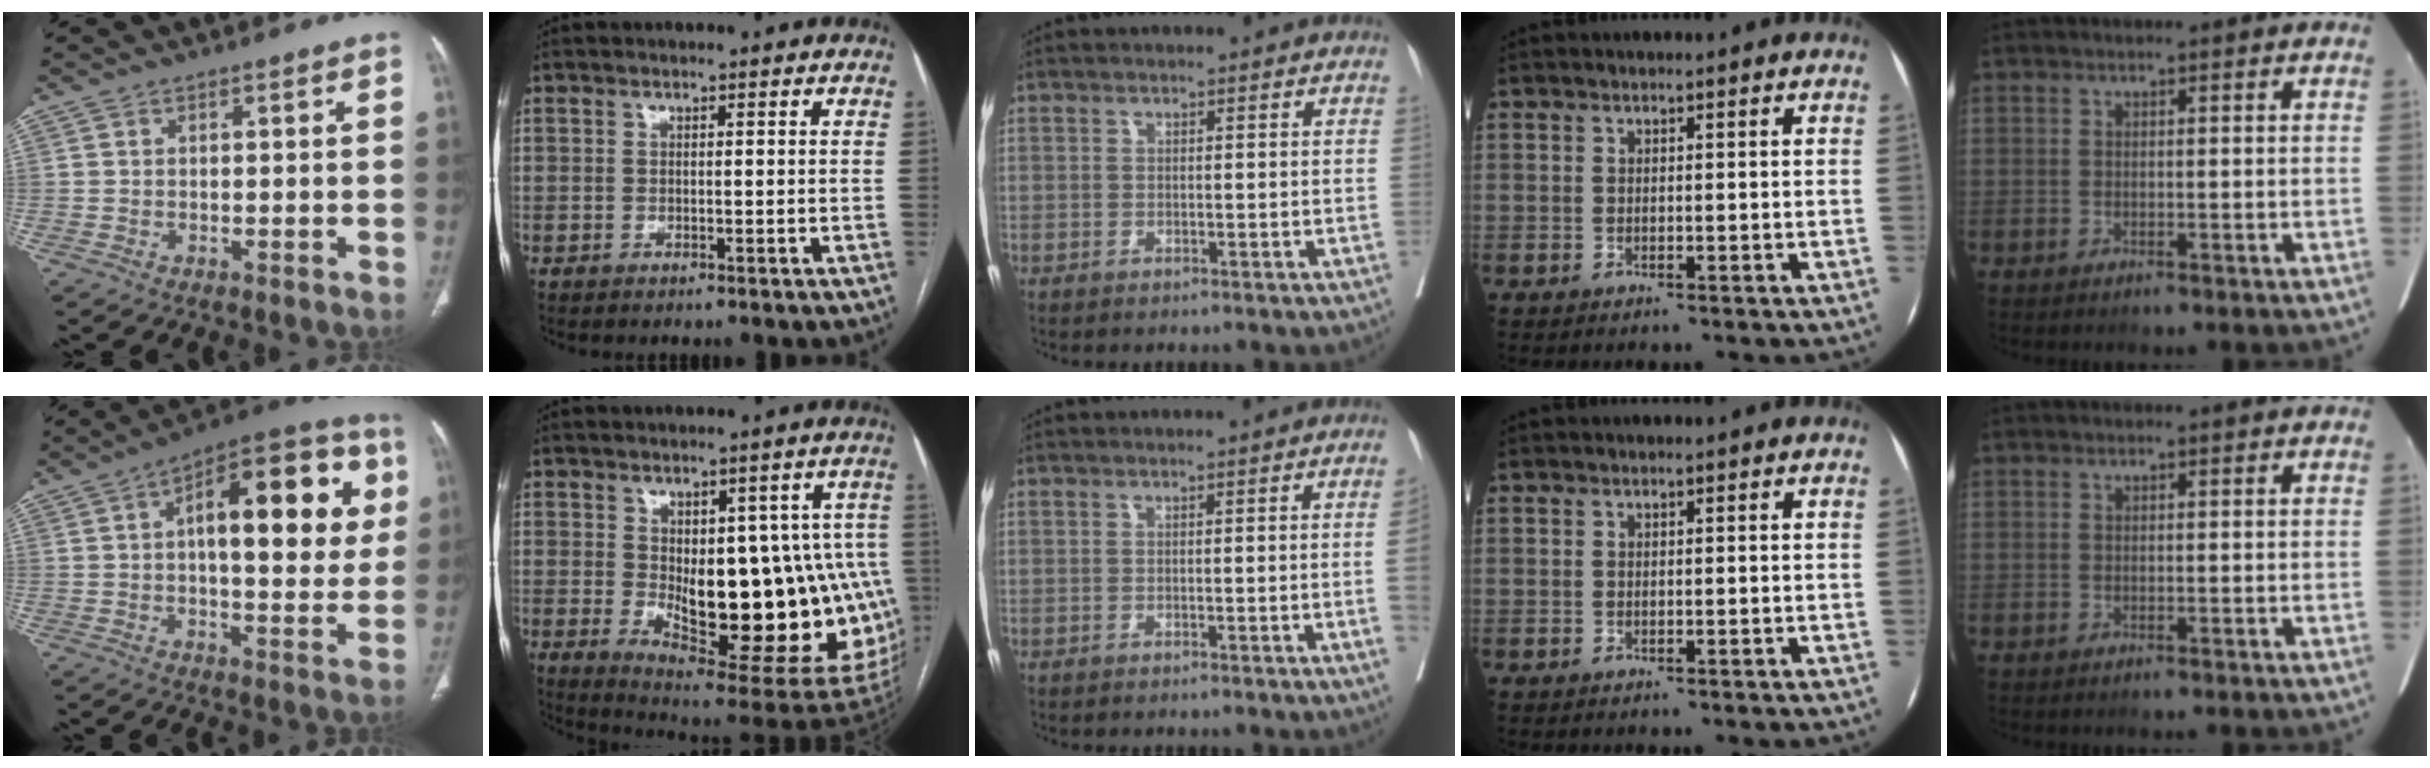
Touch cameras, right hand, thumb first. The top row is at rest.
{"thumb": {"total": 22.7, "force": [4.8, 9.7, 19.9], "torque": [-0.235, 0.020, 0.055]}, "index": {"total": 21.9, "force": [-3.0, 9.3, 19.6], "torque": [-0.185, 0.006, -0.010]}, "middle": {"total": 2.6, "force": [-0.5, -0.6, 2.5], "torque": [-0.034, 0.001, -0.002]}}